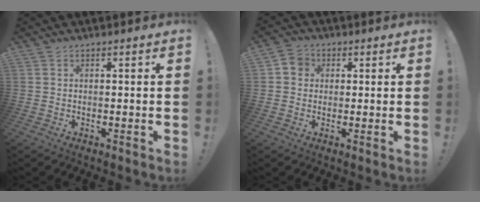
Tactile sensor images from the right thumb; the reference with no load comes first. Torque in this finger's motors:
{"motor_torque": [0.64, 0.56, 0.27, -0.10, -0.02]}